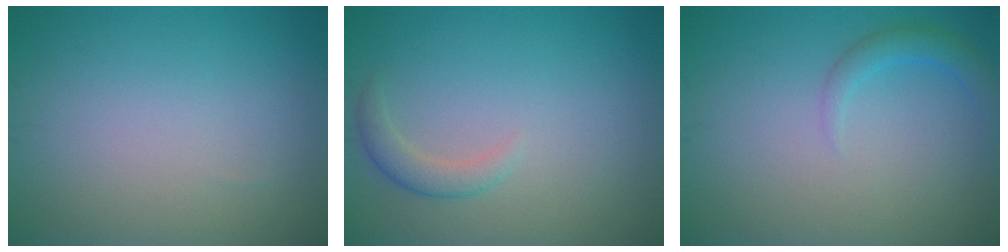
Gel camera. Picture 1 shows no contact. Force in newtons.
{"total": 1.8, "press": 1.7, "slide": 0.2}
{"total": 1.8, "press": 1.8, "slide": 0.2}